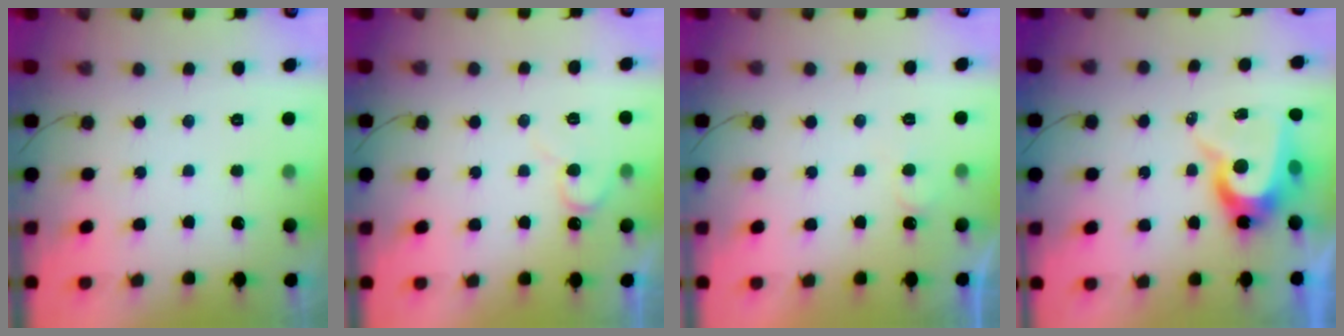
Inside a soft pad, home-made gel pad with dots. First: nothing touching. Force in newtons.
{"total": 7.0, "press": 6.9, "slide": 0.7}
{"total": 3.8, "press": 3.8, "slide": 0.4}
{"total": 9.7, "press": 9.7, "slide": 0.6}